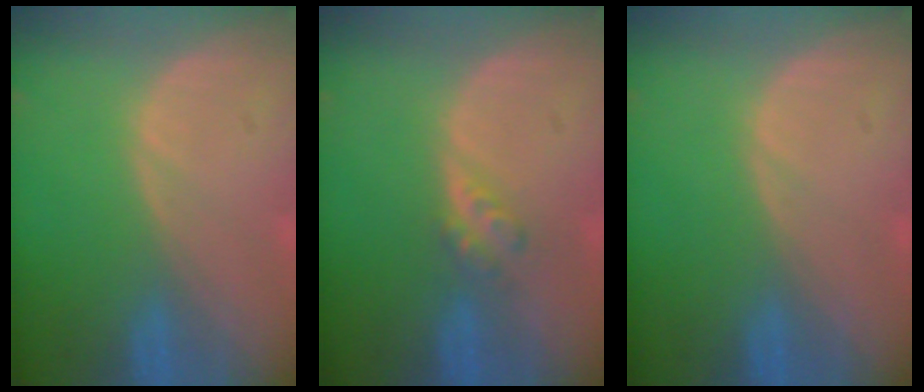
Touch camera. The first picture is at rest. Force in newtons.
{"total": 2.9, "press": 2.5, "slide": 1.5}
{"total": 0.0}